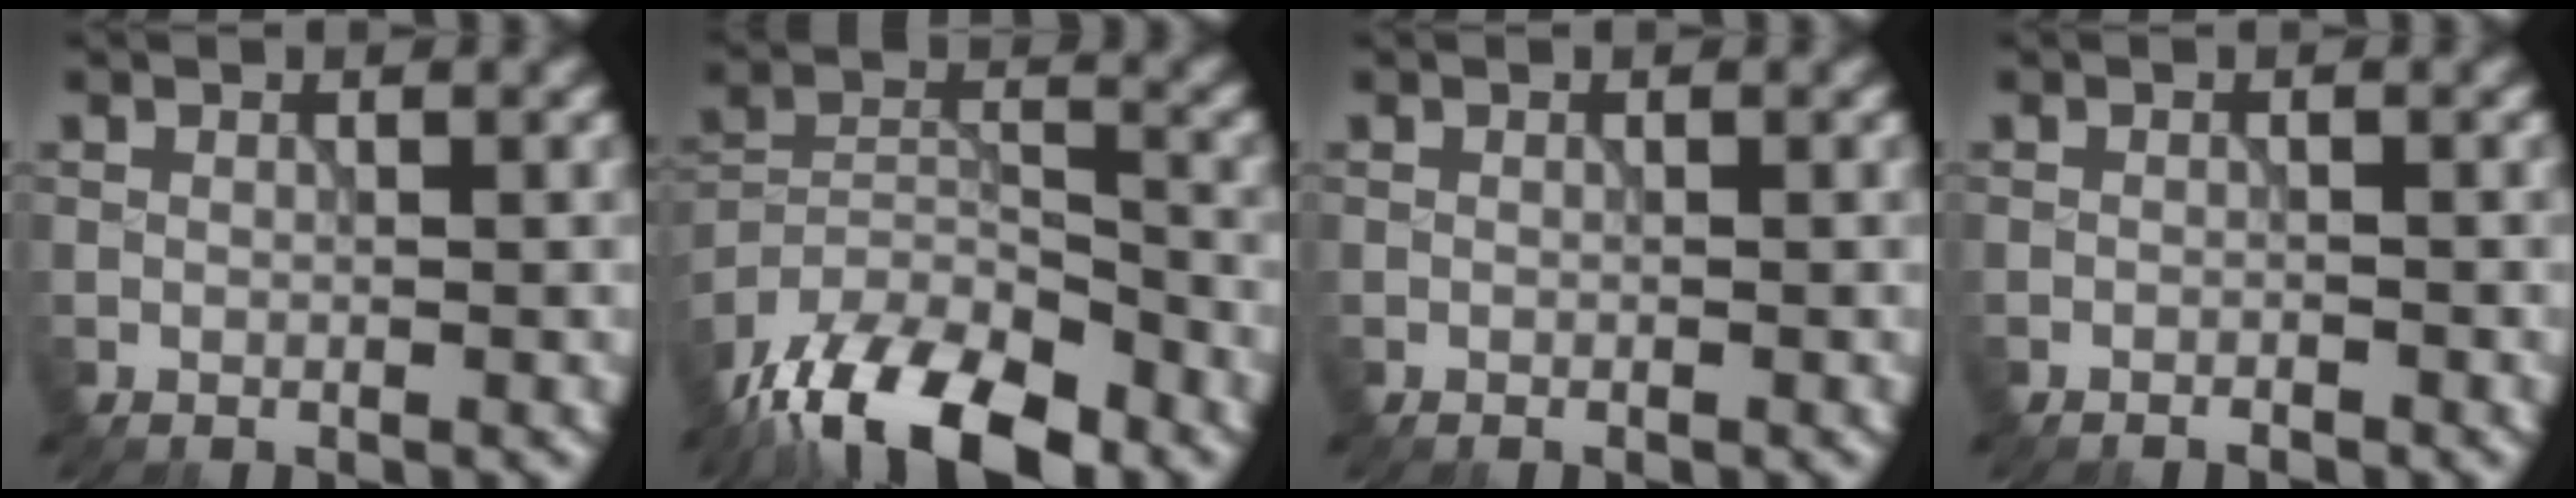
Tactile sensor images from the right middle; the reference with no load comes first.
{"total": 13.0, "force": [-9.6, 5.1, 7.1], "torque": [-0.143, -0.011, -0.168]}
{"total": 0.0}
{"total": 0.7, "force": [-0.7, 0.1, 0.2], "torque": [-0.001, 0.000, -0.014]}